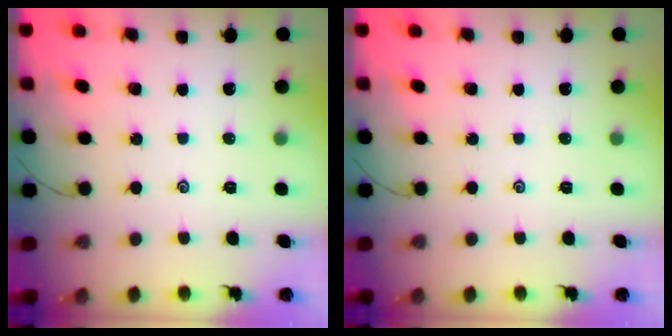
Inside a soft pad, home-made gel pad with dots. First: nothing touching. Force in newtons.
{"total": 0.0}